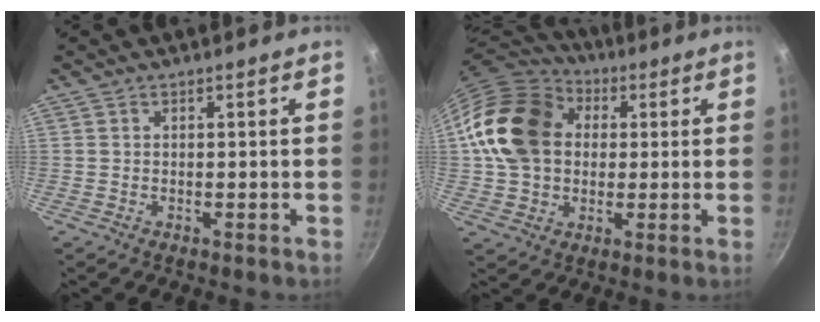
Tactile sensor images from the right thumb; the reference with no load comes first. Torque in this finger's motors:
{"motor_torque": [0.17, 2.28, 1.60, 0.08, 0.19]}